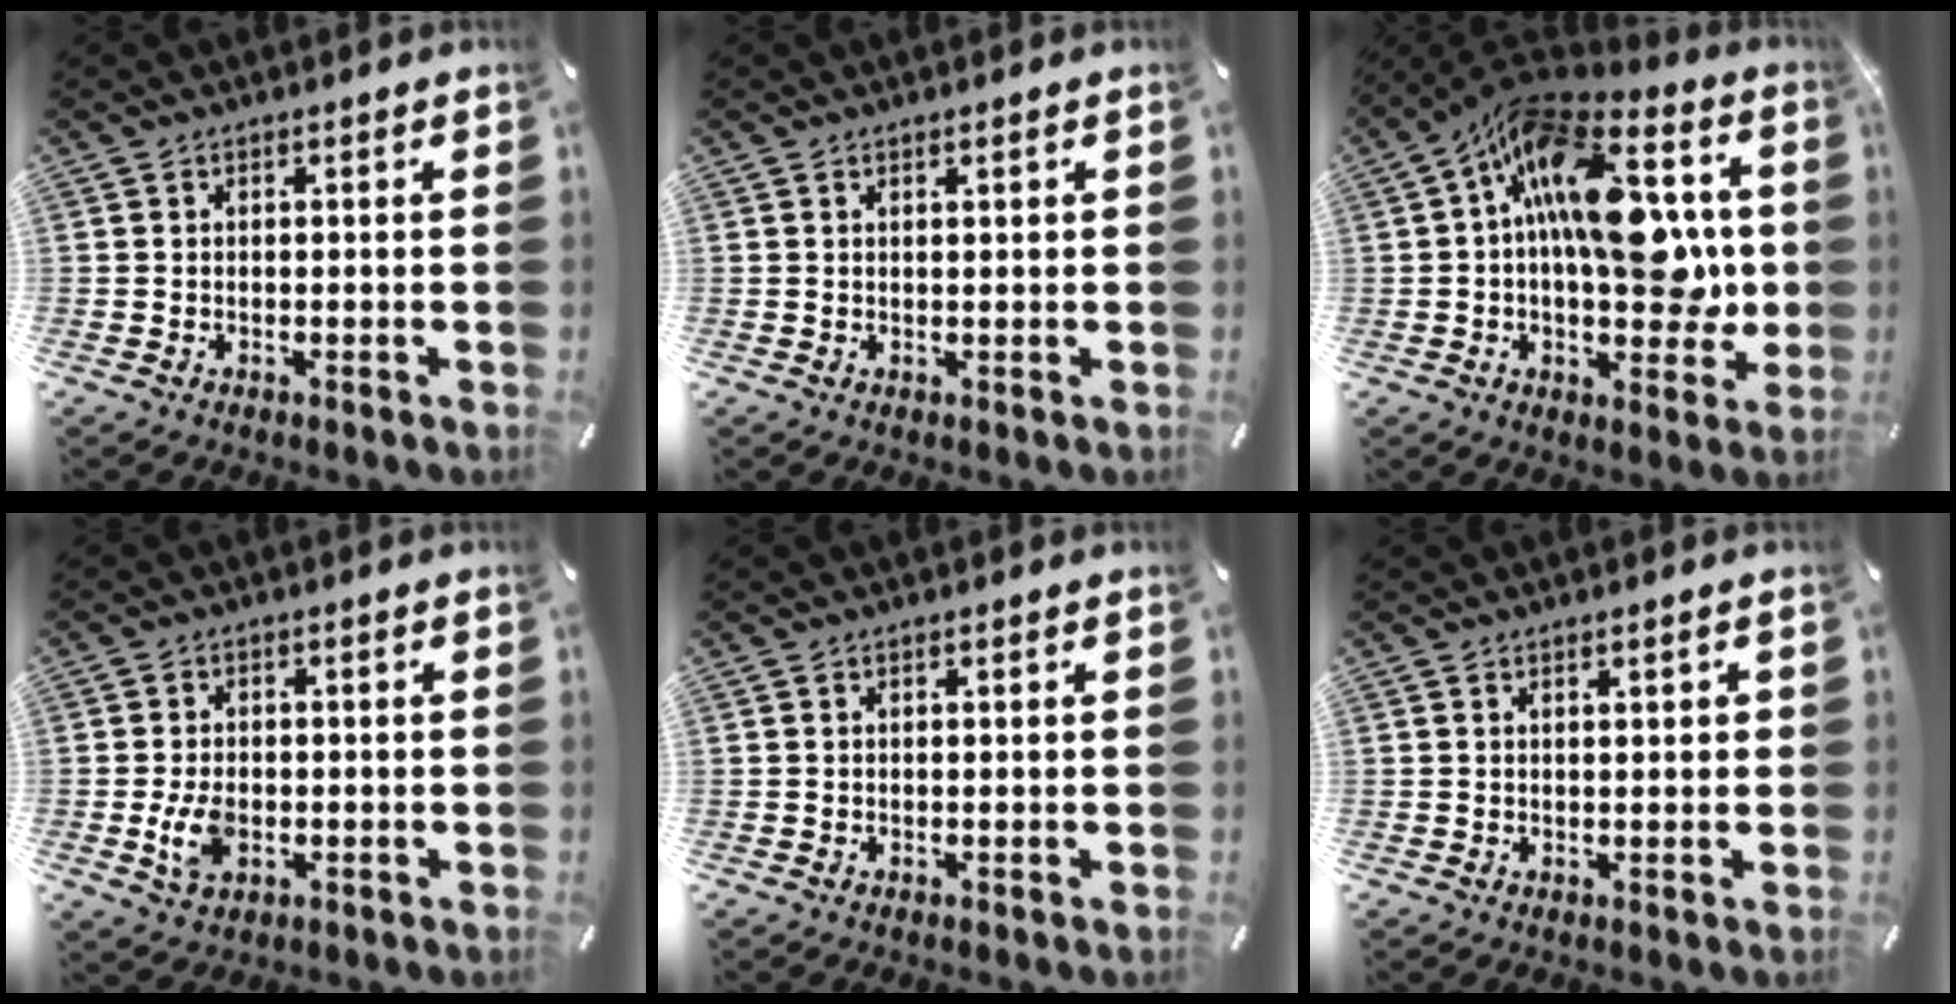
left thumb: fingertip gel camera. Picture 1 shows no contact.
{"total": 0.7, "force": [0.5, 0.1, 0.4], "torque": [-0.008, 0.000, 0.008]}
{"total": 24.2, "force": [3.1, 13.1, 20.1], "torque": [-0.318, -0.019, 0.053]}
{"total": 5.6, "force": [-1.1, 3.9, 3.9], "torque": [-0.085, -0.004, -0.024]}
{"total": 0.0}
{"total": 1.2, "force": [0.6, 0.5, 0.9], "torque": [-0.017, 0.002, 0.008]}